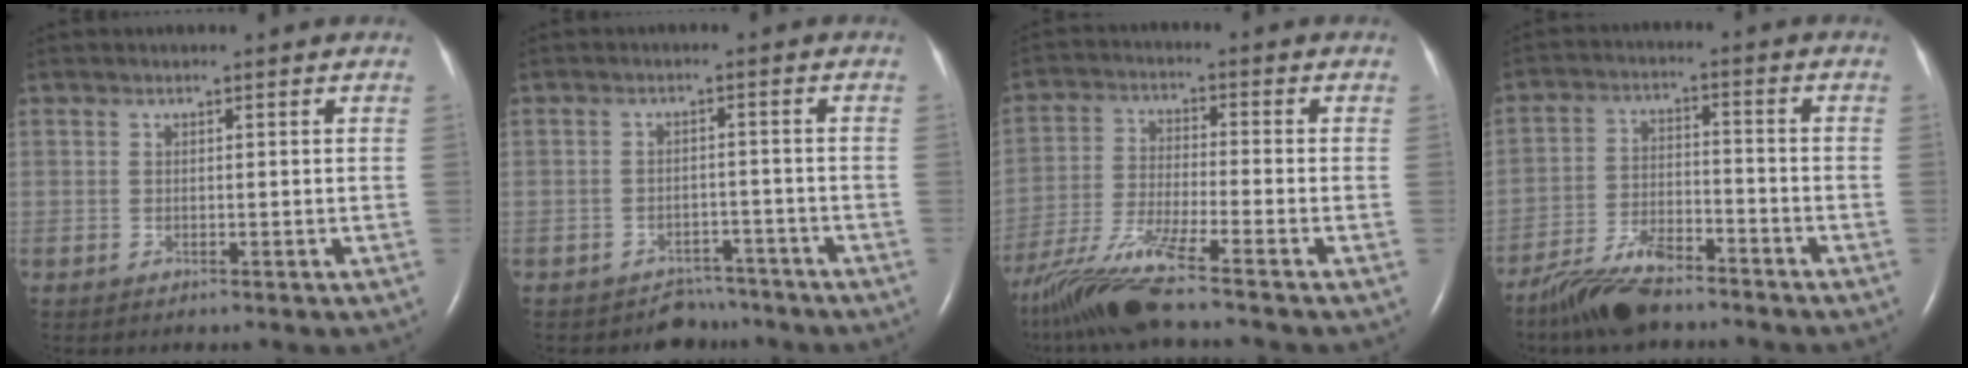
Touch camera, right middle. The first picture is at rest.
{"total": 3.9, "force": [-3.4, 1.9, -0.8], "torque": [0.008, 0.015, -0.049]}
{"total": 11.8, "force": [-9.5, -1.0, 6.9], "torque": [-0.143, -0.028, -0.178]}
{"total": 8.8, "force": [-7.2, 2.1, 4.4], "torque": [-0.092, -0.015, -0.133]}